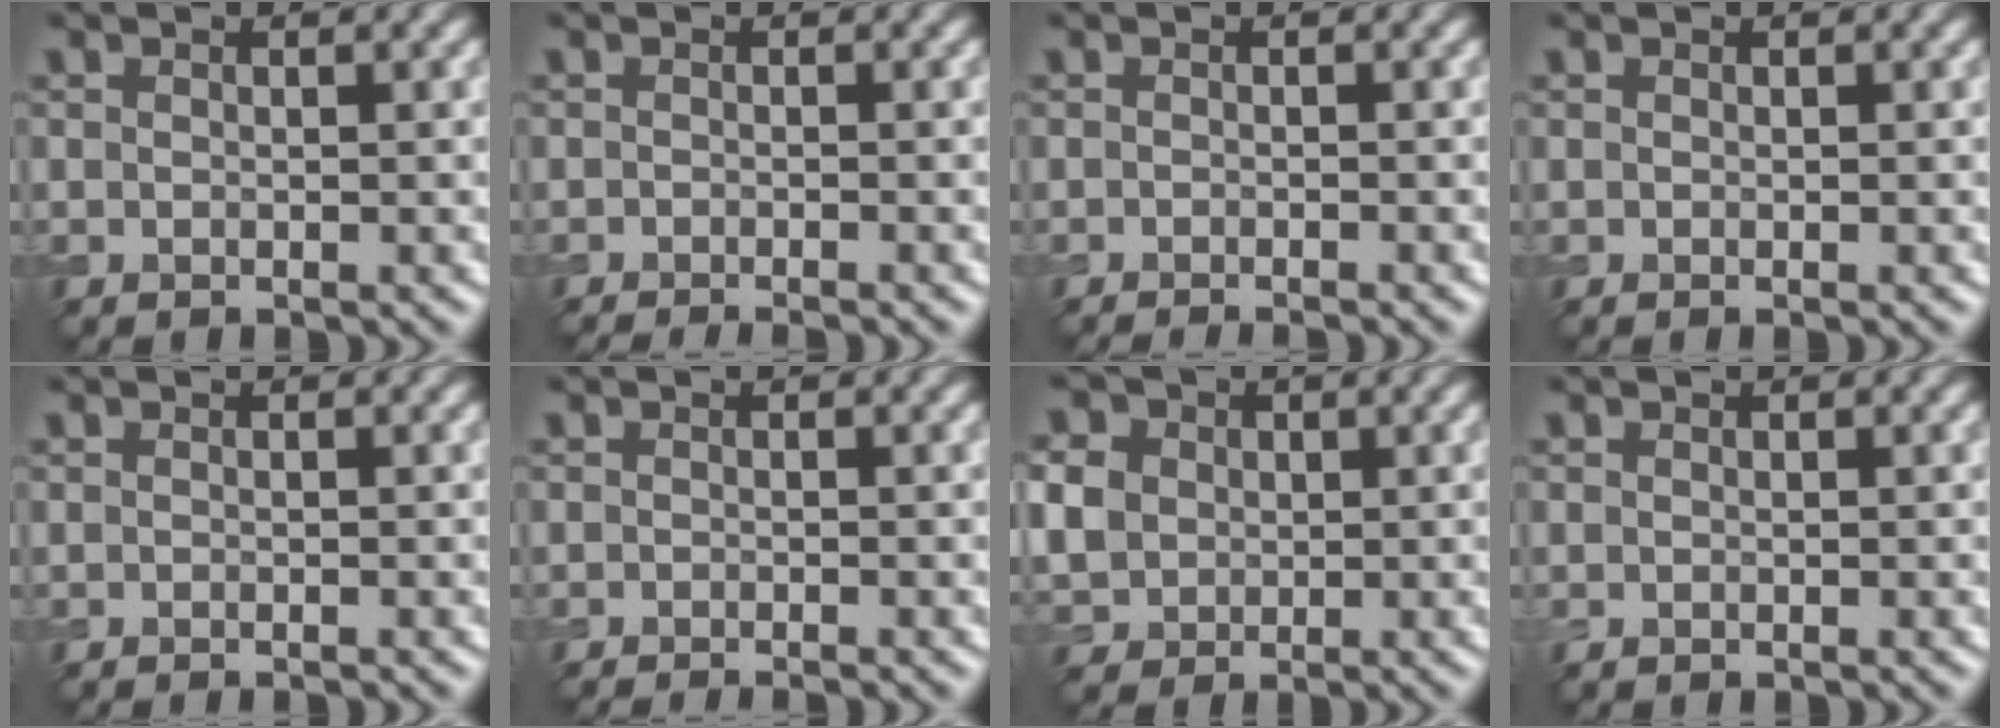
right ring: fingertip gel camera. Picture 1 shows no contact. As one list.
[{"total": 1.9, "force": [-1.5, 0.3, 1.0], "torque": [-0.009, -0.005, -0.025]}, {"total": 1.7, "force": [-1.4, 0.3, 0.9], "torque": [-0.006, -0.004, -0.021]}, {"total": 0.0}, {"total": 0.6, "force": [-0.4, 0.2, 0.4], "torque": [-0.002, -0.003, -0.009]}, {"total": 1.3, "force": [-1.0, 0.2, 0.7], "torque": [-0.003, -0.004, -0.018]}, {"total": 6.1, "force": [1.0, 5.3, 2.9], "torque": [-0.084, 0.020, 0.016]}, {"total": 0.0}]